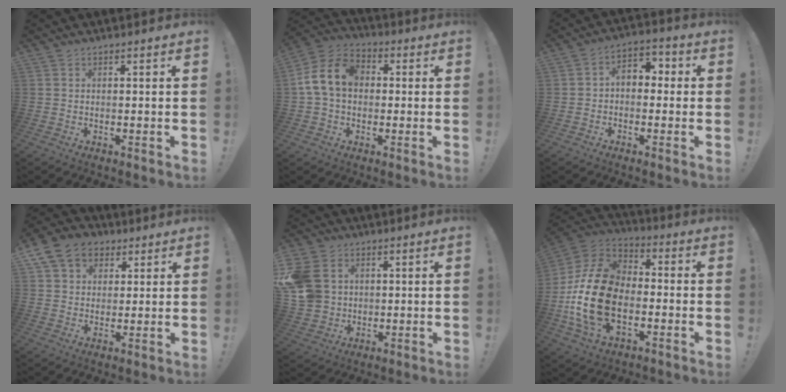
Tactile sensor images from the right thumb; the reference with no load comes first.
{"total": 12.9, "force": [1.5, 9.4, 8.7], "torque": [-0.167, 0.021, 0.032]}
{"total": 5.7, "force": [0.0, 4.3, 3.8], "torque": [-0.063, 0.015, 0.003]}
{"total": 12.3, "force": [5.5, 9.7, 5.3], "torque": [-0.076, -0.023, 0.110]}
{"total": 13.1, "force": [2.9, 11.0, 6.5], "torque": [-0.135, -0.005, 0.064]}
{"total": 23.0, "force": [-4.2, 15.0, 16.9], "torque": [-0.331, 0.036, -0.061]}